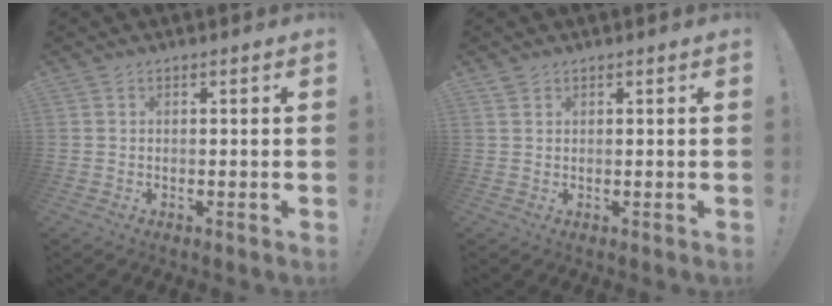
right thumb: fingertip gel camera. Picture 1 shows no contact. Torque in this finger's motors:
{"motor_torque": [-0.25, -0.12, 0.05, -0.14, 0.00]}